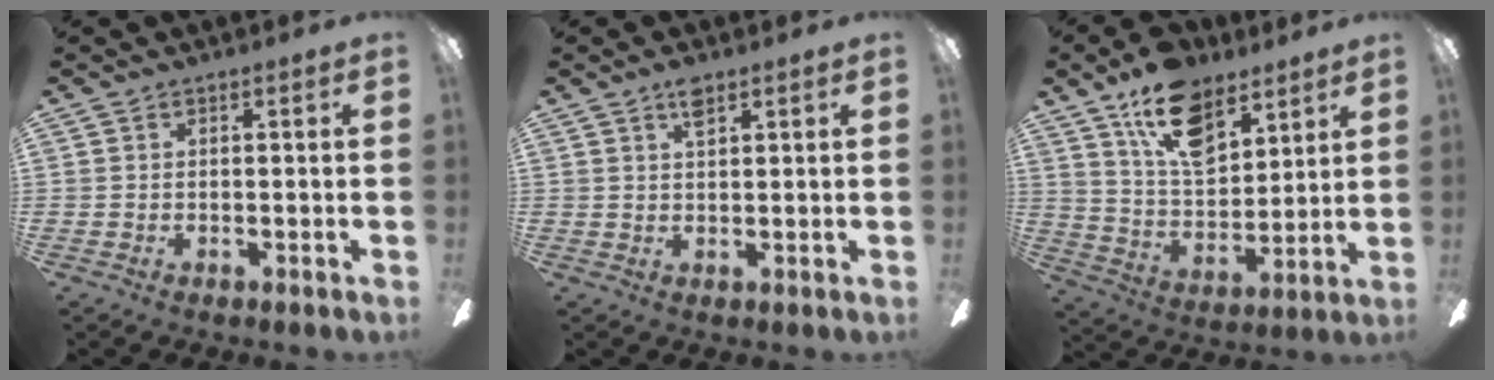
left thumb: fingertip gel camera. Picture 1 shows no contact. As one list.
[{"total": 3.3, "force": [2.2, 1.2, 2.1], "torque": [-0.041, 0.001, 0.037]}, {"total": 16.0, "force": [10.2, 8.6, 8.8], "torque": [-0.147, -0.043, 0.187]}]